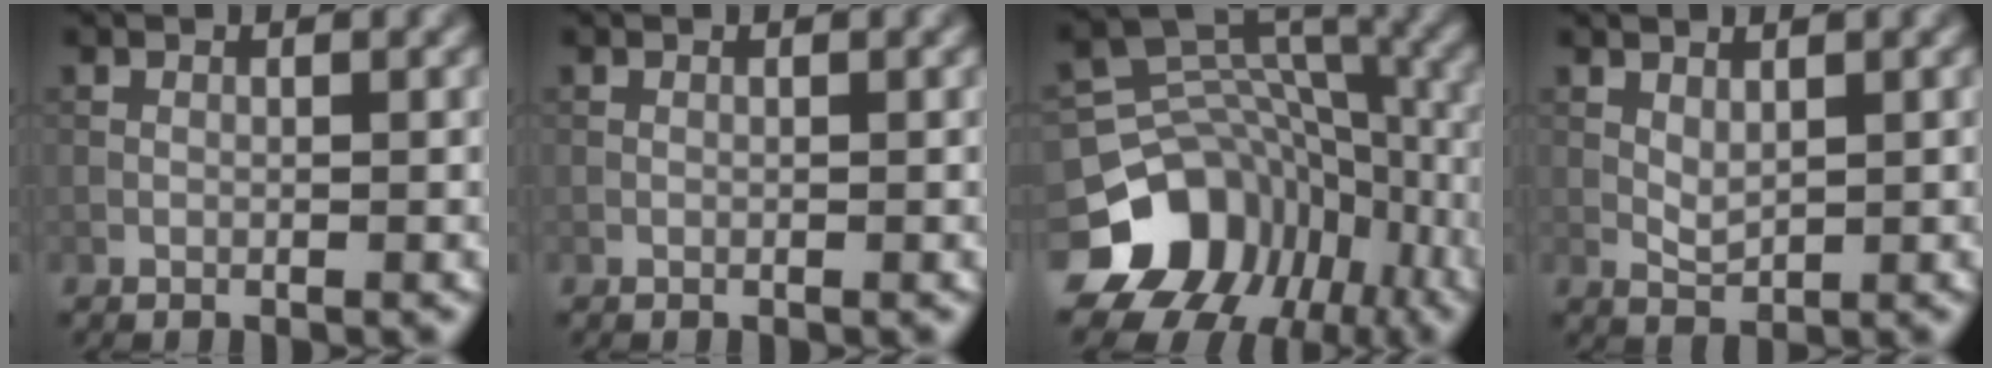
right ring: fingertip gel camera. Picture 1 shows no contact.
{"total": 0.0}
{"total": 12.6, "force": [-6.4, 9.7, 4.9], "torque": [-0.105, 0.020, -0.107]}
{"total": 1.5, "force": [0.6, 0.8, 1.1], "torque": [-0.026, -0.003, 0.018]}